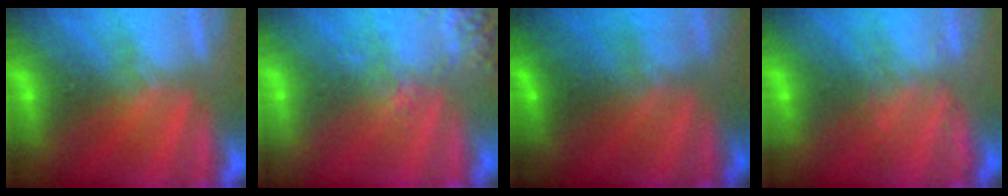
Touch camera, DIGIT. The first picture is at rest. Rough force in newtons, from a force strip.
{"total": 2.6}
{"total": 2.7}
{"total": 2.1}